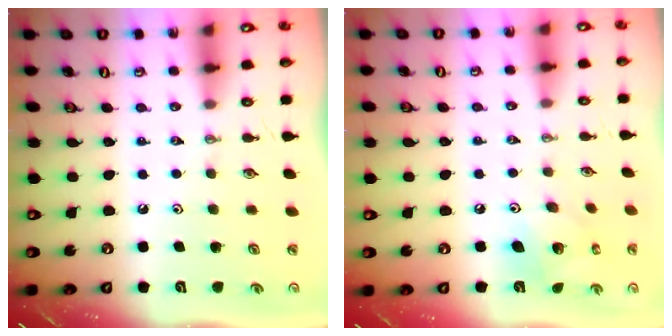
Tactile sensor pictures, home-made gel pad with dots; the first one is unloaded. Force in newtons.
{"total": 9.5, "press": 9.4, "slide": 0.7}